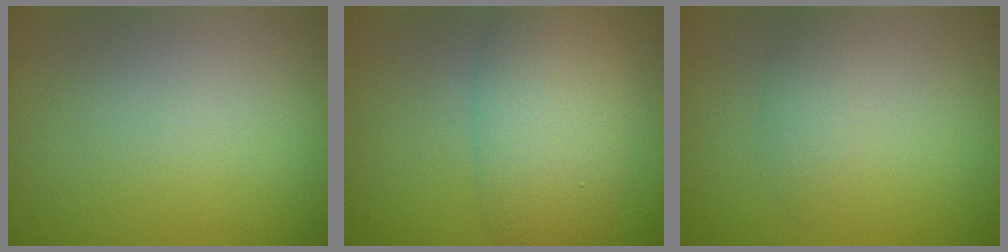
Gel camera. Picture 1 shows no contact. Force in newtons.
{"total": 7.2, "press": 7.2, "slide": 0.4}
{"total": 1.5, "press": 1.5, "slide": 0.0}